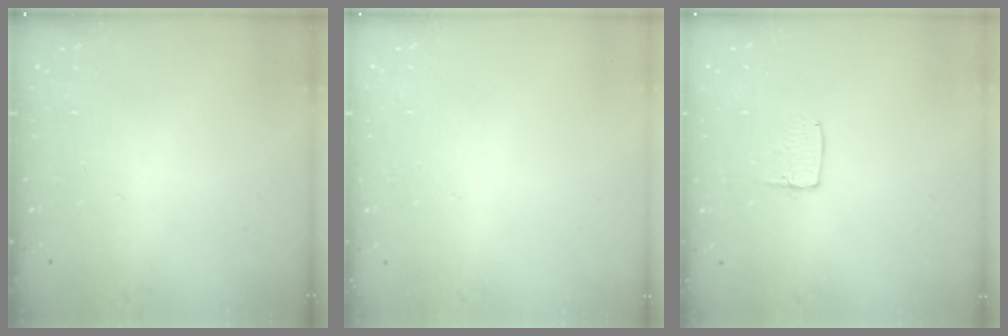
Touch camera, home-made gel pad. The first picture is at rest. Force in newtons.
{"total": 0.0}
{"total": 3.6, "press": 3.6, "slide": 0.3}